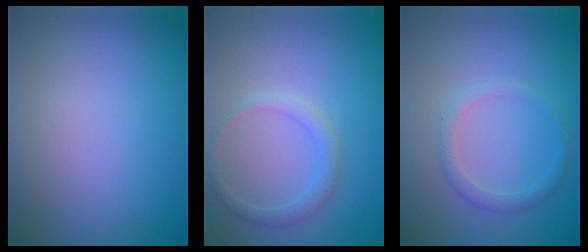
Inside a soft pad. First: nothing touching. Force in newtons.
{"total": 1.7, "press": 1.7, "slide": 0.2}
{"total": 1.5, "press": 1.5, "slide": 0.1}